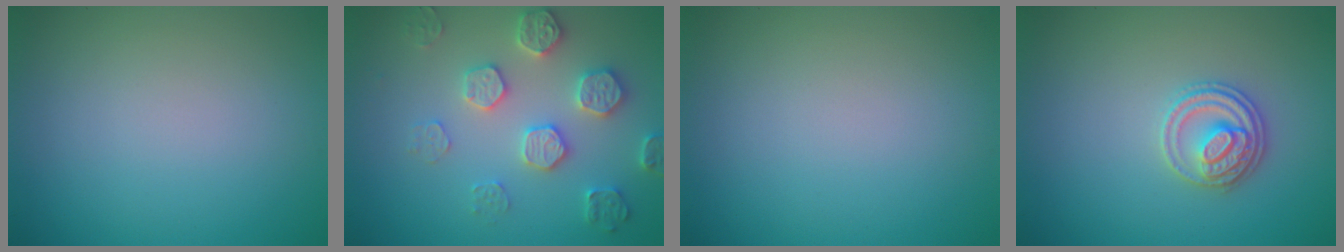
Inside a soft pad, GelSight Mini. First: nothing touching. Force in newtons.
{"total": 4.4, "press": 4.3, "slide": 0.9}
{"total": 0.0}
{"total": 2.8, "press": 2.7, "slide": 0.5}